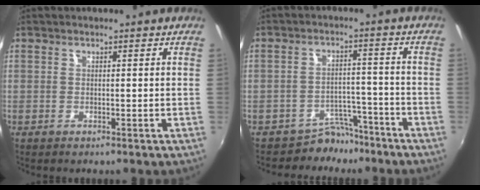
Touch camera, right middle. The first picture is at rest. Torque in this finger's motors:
{"motor_torque": [-0.39, -0.33, -0.08, -0.02]}